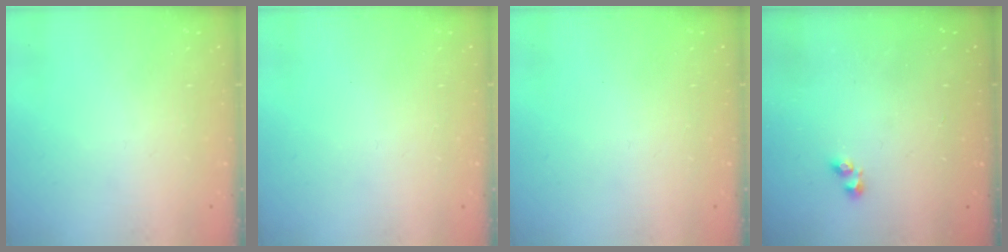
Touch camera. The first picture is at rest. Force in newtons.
{"total": 0.0}
{"total": 0.0}
{"total": 0.9, "press": 0.4, "slide": 0.8}